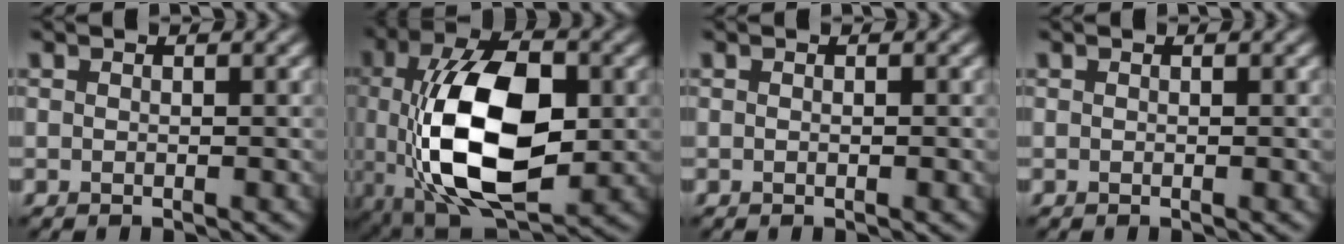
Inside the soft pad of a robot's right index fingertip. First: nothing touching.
{"total": 12.3, "force": [-0.6, 6.2, 10.6], "torque": [-0.192, -0.009, -0.008]}
{"total": 0.0}
{"total": 0.0}